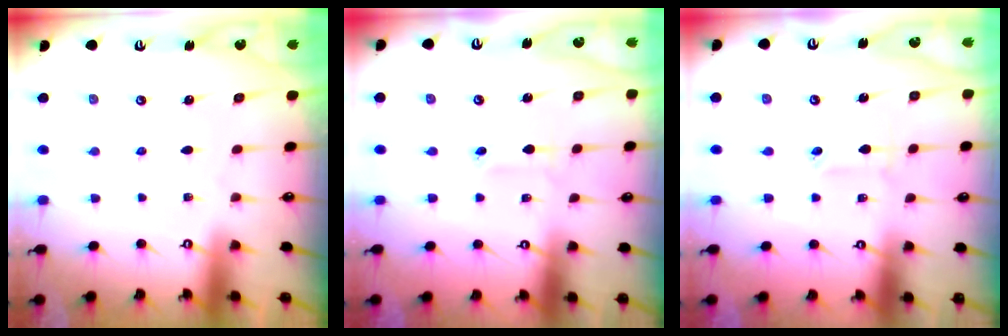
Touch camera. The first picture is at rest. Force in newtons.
{"total": 3.0, "press": 2.8, "slide": 1.0}
{"total": 2.3, "press": 2.3, "slide": 0.4}